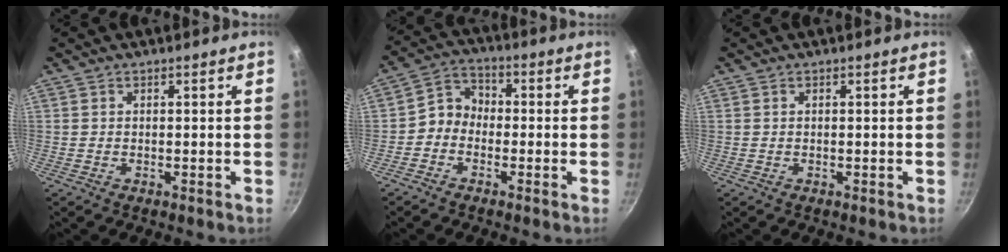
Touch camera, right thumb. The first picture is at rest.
{"total": 5.9, "force": [-1.7, 4.9, 2.9], "torque": [-0.029, 0.028, -0.048]}
{"total": 0.0}